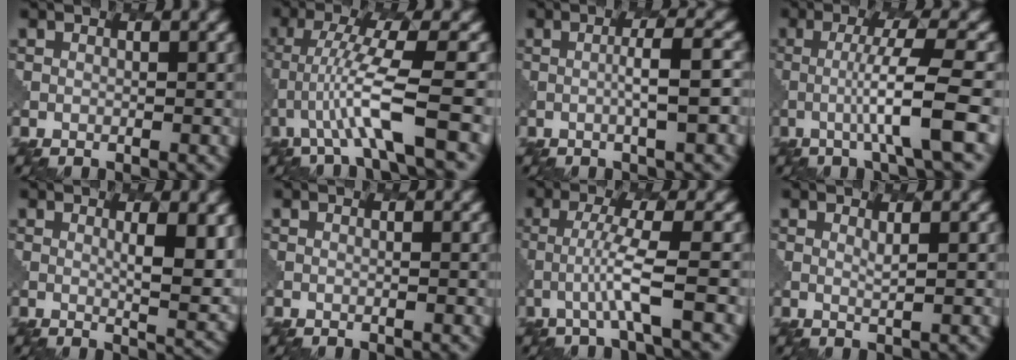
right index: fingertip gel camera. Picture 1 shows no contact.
{"total": 5.6, "force": [-1.9, 0.2, 5.3], "torque": [-0.110, 0.004, -0.035]}
{"total": 3.0, "force": [0.0, 0.4, 2.9], "torque": [-0.042, 0.009, -0.010]}
{"total": 6.2, "force": [-1.0, 0.7, 6.1], "torque": [-0.100, 0.007, -0.025]}
{"total": 5.5, "force": [1.3, 1.4, 5.2], "torque": [-0.071, -0.008, 0.028]}
{"total": 0.0}
{"total": 3.5, "force": [-0.8, 0.1, 3.4], "torque": [-0.064, 0.006, -0.027]}
{"total": 0.9, "force": [0.9, 0.0, 0.3], "torque": [-0.010, -0.004, 0.013]}